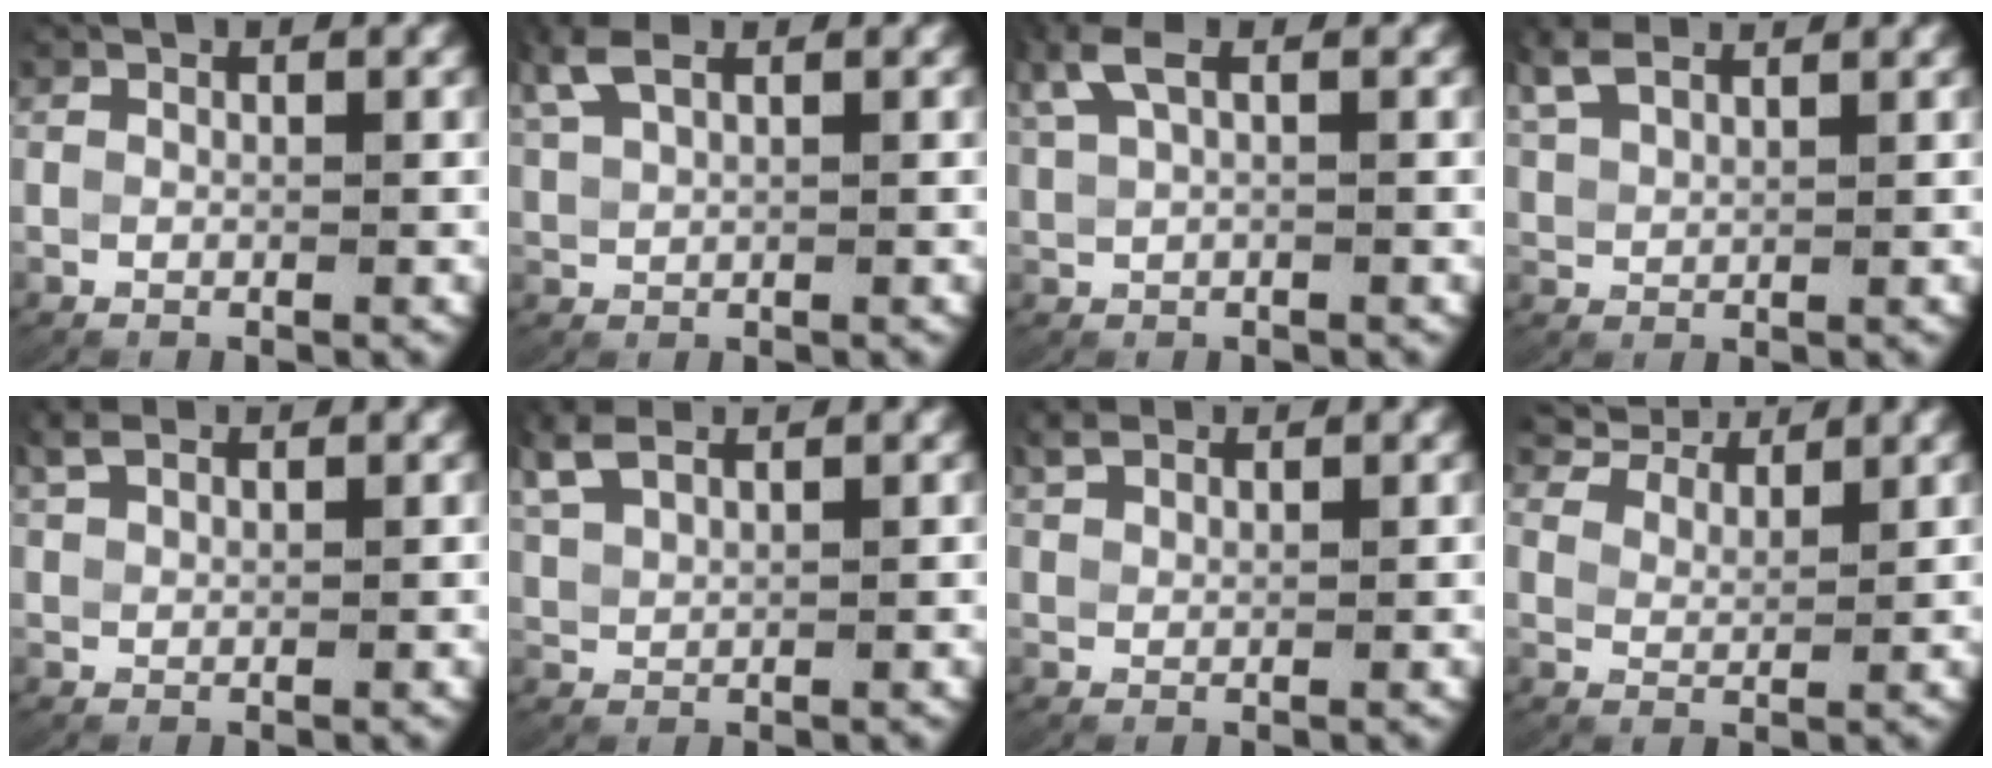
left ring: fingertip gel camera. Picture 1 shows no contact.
{"total": 2.6, "force": [1.9, 0.9, 1.7], "torque": [-0.051, 0.006, 0.040]}
{"total": 3.1, "force": [1.8, 1.1, 2.3], "torque": [-0.061, 0.010, 0.036]}
{"total": 3.0, "force": [2.6, 0.8, 1.2], "torque": [-0.046, 0.002, 0.055]}
{"total": 2.0, "force": [1.9, 0.1, 0.5], "torque": [-0.017, 0.002, 0.039]}
{"total": 3.3, "force": [2.7, 1.1, 1.4], "torque": [-0.053, 0.002, 0.057]}
{"total": 2.0, "force": [2.0, 0.1, 0.4], "torque": [-0.012, 0.000, 0.041]}
{"total": 6.0, "force": [5.4, 1.6, 2.0], "torque": [-0.036, 0.014, 0.088]}